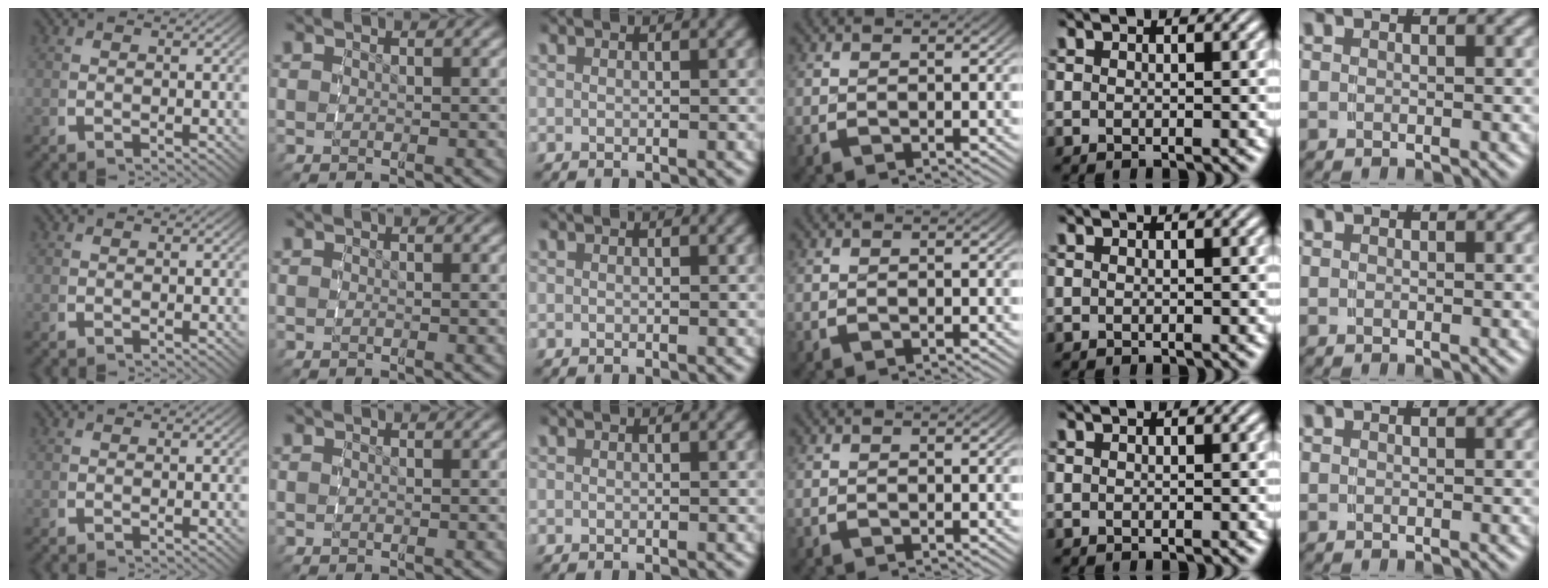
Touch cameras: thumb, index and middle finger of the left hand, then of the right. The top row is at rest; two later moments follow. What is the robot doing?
{"motion": "reach", "object": "shirt"}